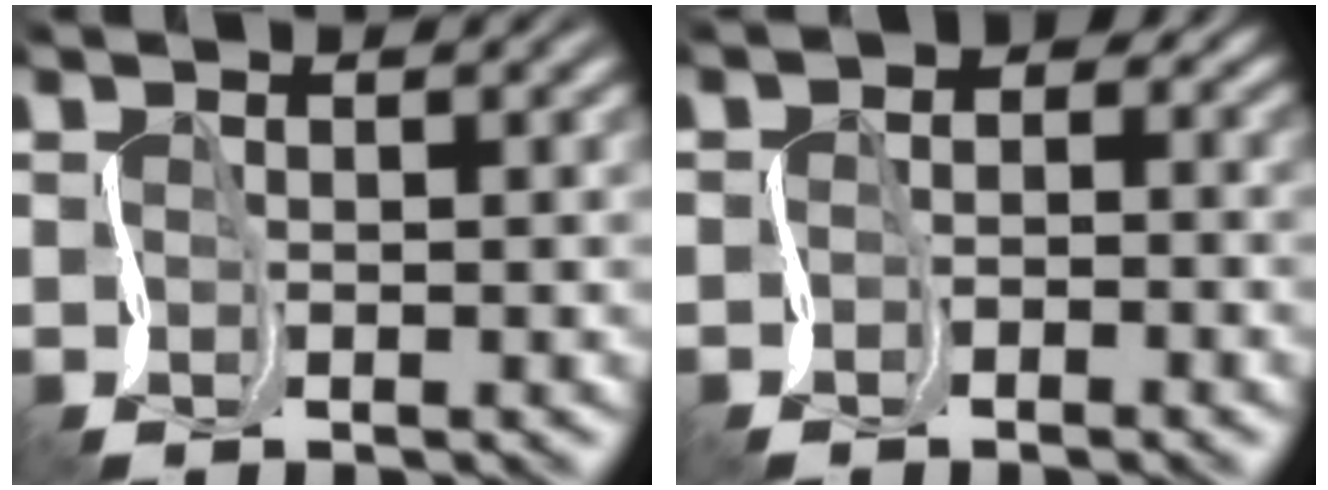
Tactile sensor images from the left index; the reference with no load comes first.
{"total": 2.6, "force": [-0.7, 1.9, 1.5], "torque": [-0.009, 0.004, -0.019]}